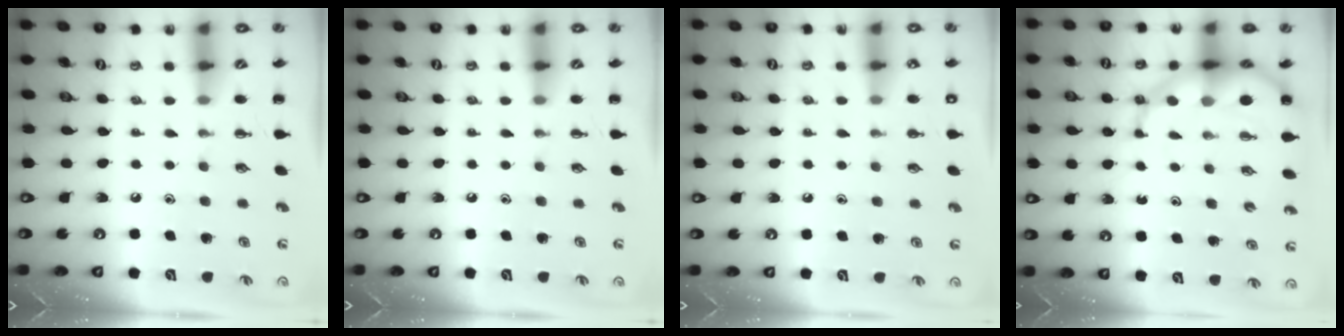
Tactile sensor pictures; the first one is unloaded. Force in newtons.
{"total": 0.0}
{"total": 2.3, "press": 2.2, "slide": 0.7}
{"total": 10.7, "press": 10.3, "slide": 3.0}